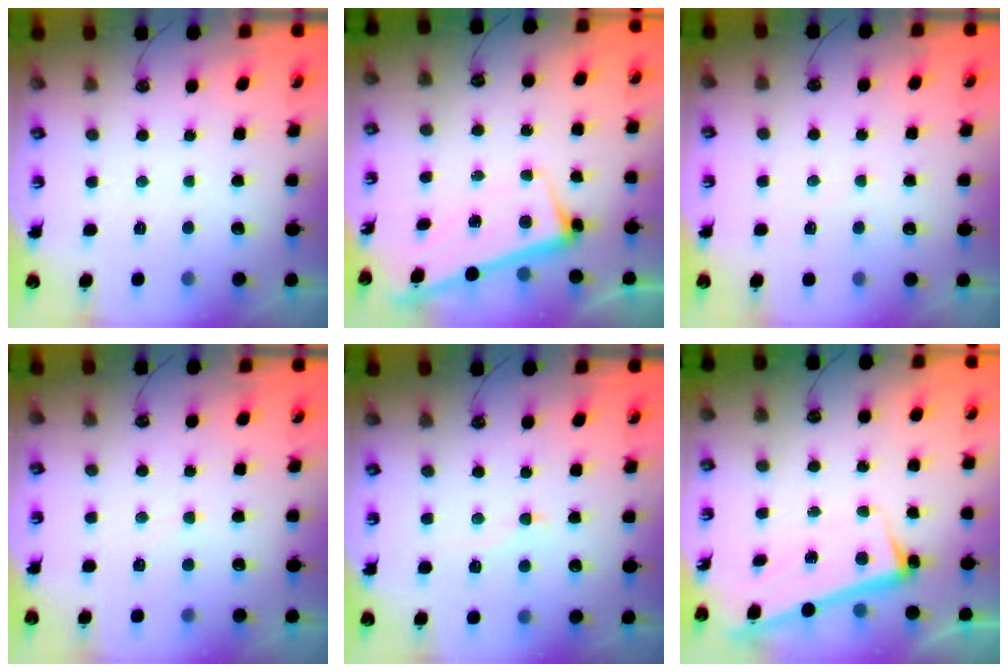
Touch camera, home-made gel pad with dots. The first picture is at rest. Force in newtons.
{"total": 2.6, "press": 2.5, "slide": 0.6}
{"total": 2.2, "press": 2.2, "slide": 0.3}
{"total": 4.7, "press": 4.7, "slide": 0.7}
{"total": 2.7, "press": 2.7, "slide": 0.7}
{"total": 2.7, "press": 2.7, "slide": 0.6}